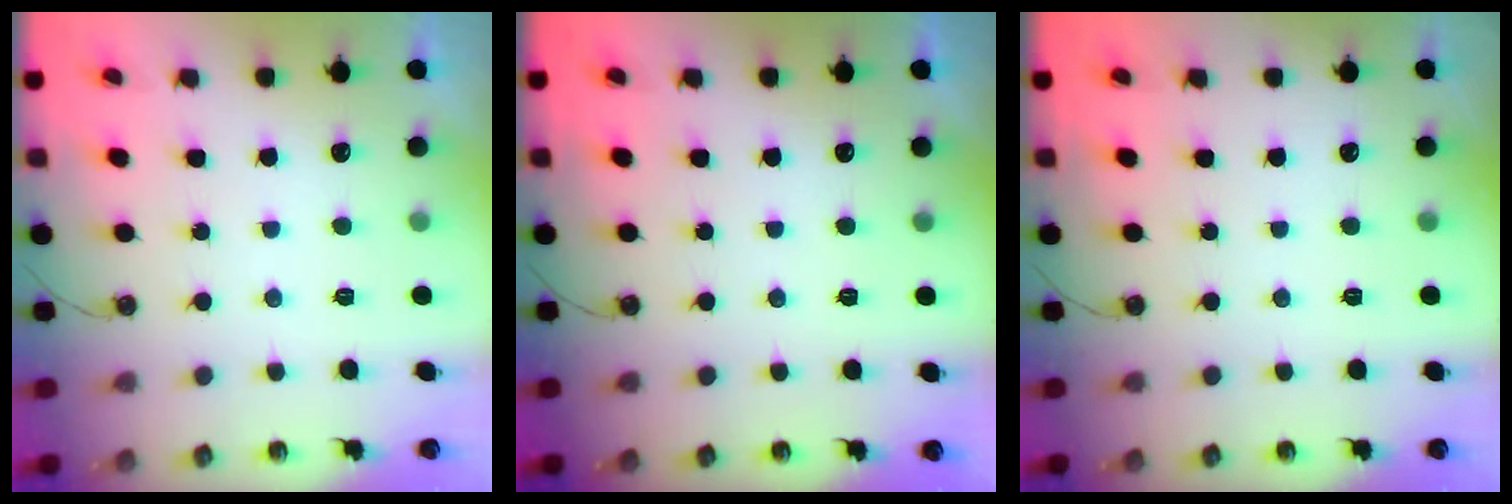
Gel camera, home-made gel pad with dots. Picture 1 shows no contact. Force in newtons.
{"total": 0.0}
{"total": 0.0}